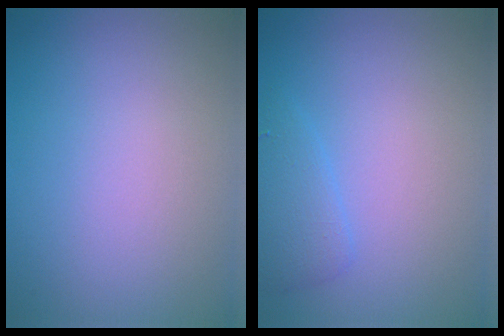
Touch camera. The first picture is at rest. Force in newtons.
{"total": 1.9, "press": 1.9, "slide": 0.1}